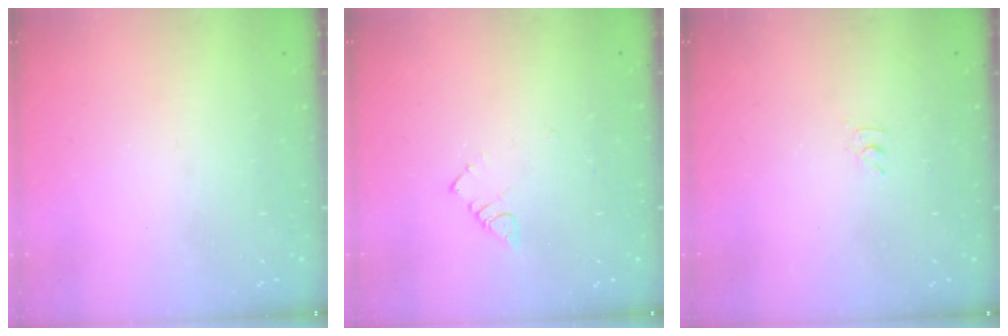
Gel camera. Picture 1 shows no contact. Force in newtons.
{"total": 3.0, "press": 2.9, "slide": 0.4}
{"total": 2.8, "press": 2.8, "slide": 0.4}